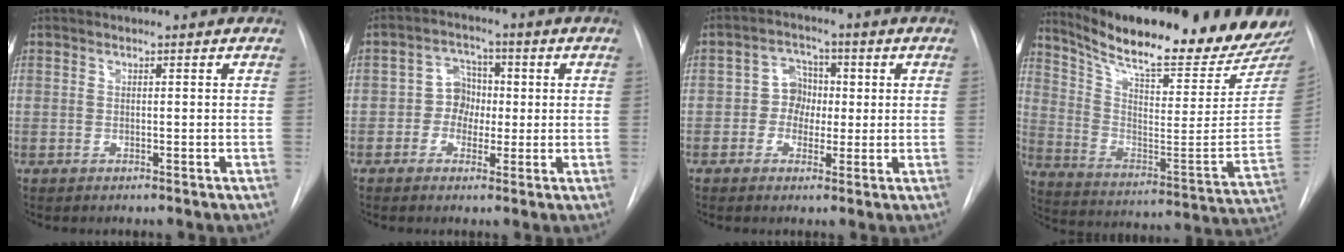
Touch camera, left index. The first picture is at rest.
{"total": 4.8, "force": [-0.3, 4.1, 2.4], "torque": [-0.040, 0.020, -0.010]}
{"total": 4.7, "force": [-0.1, 4.1, 2.3], "torque": [-0.037, 0.020, -0.006]}
{"total": 26.5, "force": [23.1, 2.2, 12.7], "torque": [-0.212, -0.082, 0.327]}